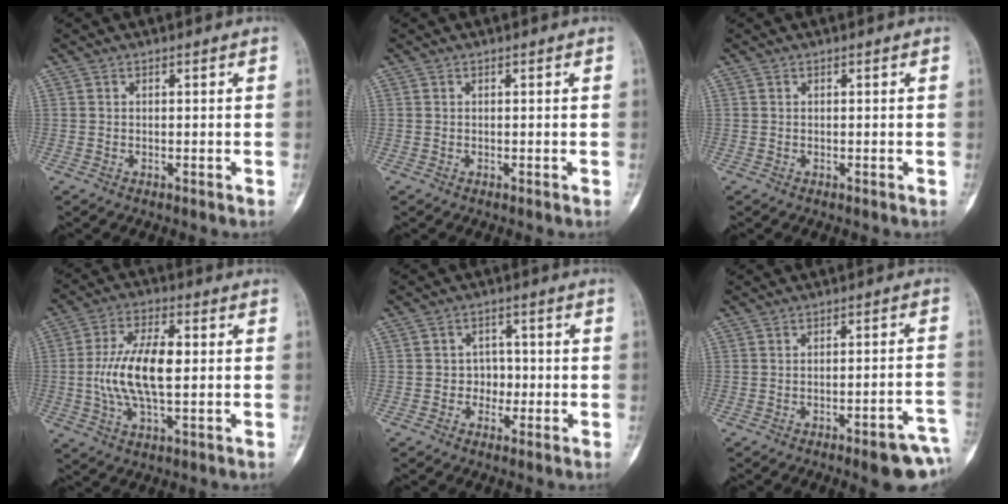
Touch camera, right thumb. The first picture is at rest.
{"total": 0.0}
{"total": 0.0}
{"total": 12.7, "force": [0.2, 5.6, 11.4], "torque": [-0.225, 0.011, 0.002]}
{"total": 4.1, "force": [-0.8, 3.7, 1.7], "torque": [0.009, 0.014, -0.020]}
{"total": 8.3, "force": [-4.7, 2.3, 6.5], "torque": [-0.069, 0.029, -0.051]}